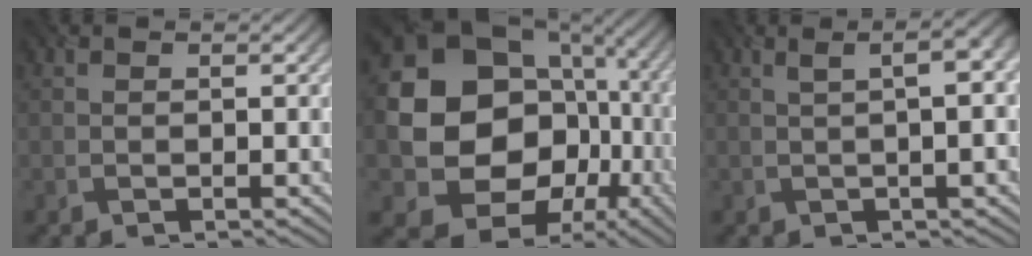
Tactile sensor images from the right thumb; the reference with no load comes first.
{"total": 21.8, "force": [0.2, 19.1, 10.5], "torque": [-0.216, -0.043, 0.012]}
{"total": 7.4, "force": [1.0, 2.1, 7.1], "torque": [-0.070, 0.029, 0.006]}